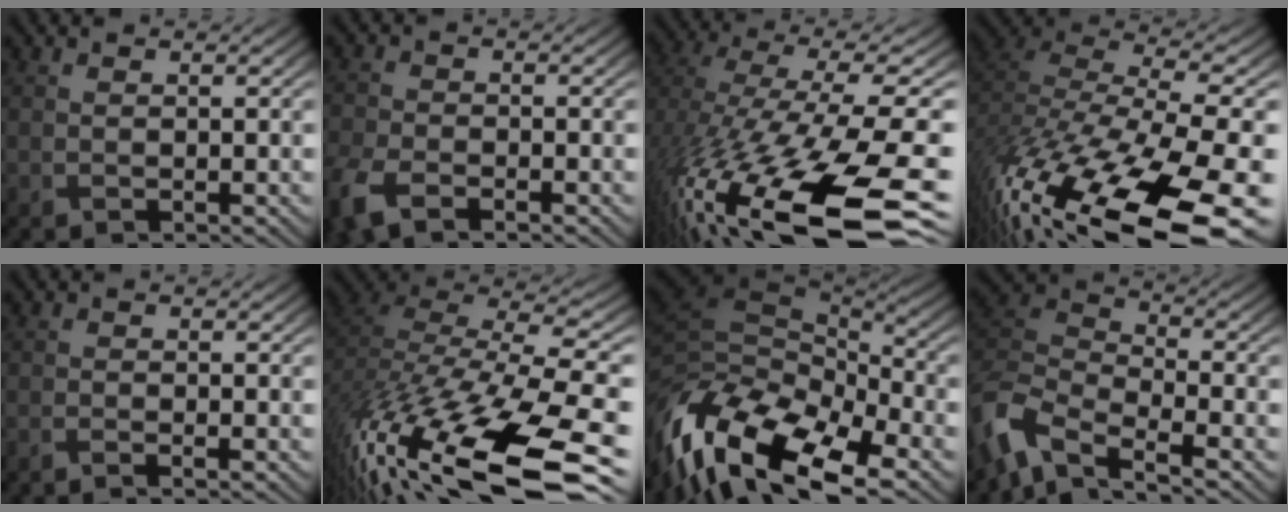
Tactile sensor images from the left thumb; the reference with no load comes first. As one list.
[{"total": 5.7, "force": [-3.9, 2.4, 3.4], "torque": [-0.083, -0.018, -0.087]}, {"total": 18.3, "force": [-7.4, 7.4, 15.0], "torque": [-0.332, -0.080, -0.086]}, {"total": 18.3, "force": [-11.1, 6.5, 13.1], "torque": [-0.285, -0.052, -0.159]}, {"total": 1.3, "force": [-1.1, 0.1, 0.7], "torque": [-0.012, -0.005, -0.027]}, {"total": 16.4, "force": [-8.9, 6.2, 12.3], "torque": [-0.282, -0.020, -0.151]}, {"total": 17.8, "force": [-10.5, 8.1, 11.9], "torque": [-0.296, -0.059, -0.158]}, {"total": 8.5, "force": [-5.9, 3.4, 5.1], "torque": [-0.123, -0.008, -0.138]}]